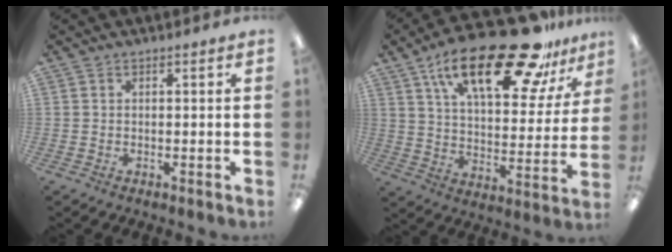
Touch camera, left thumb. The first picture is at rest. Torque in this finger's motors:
{"motor_torque": [0.52, 0.63, 1.60, -1.17, 0.21]}